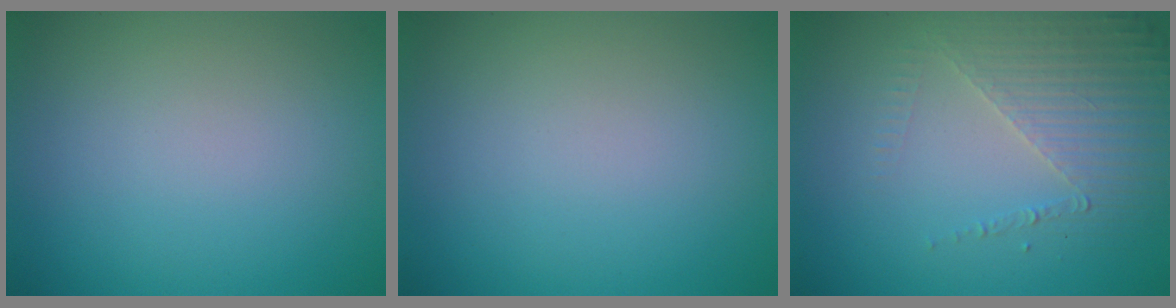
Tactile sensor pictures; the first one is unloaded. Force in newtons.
{"total": 0.0}
{"total": 4.9, "press": 3.2, "slide": 3.7}